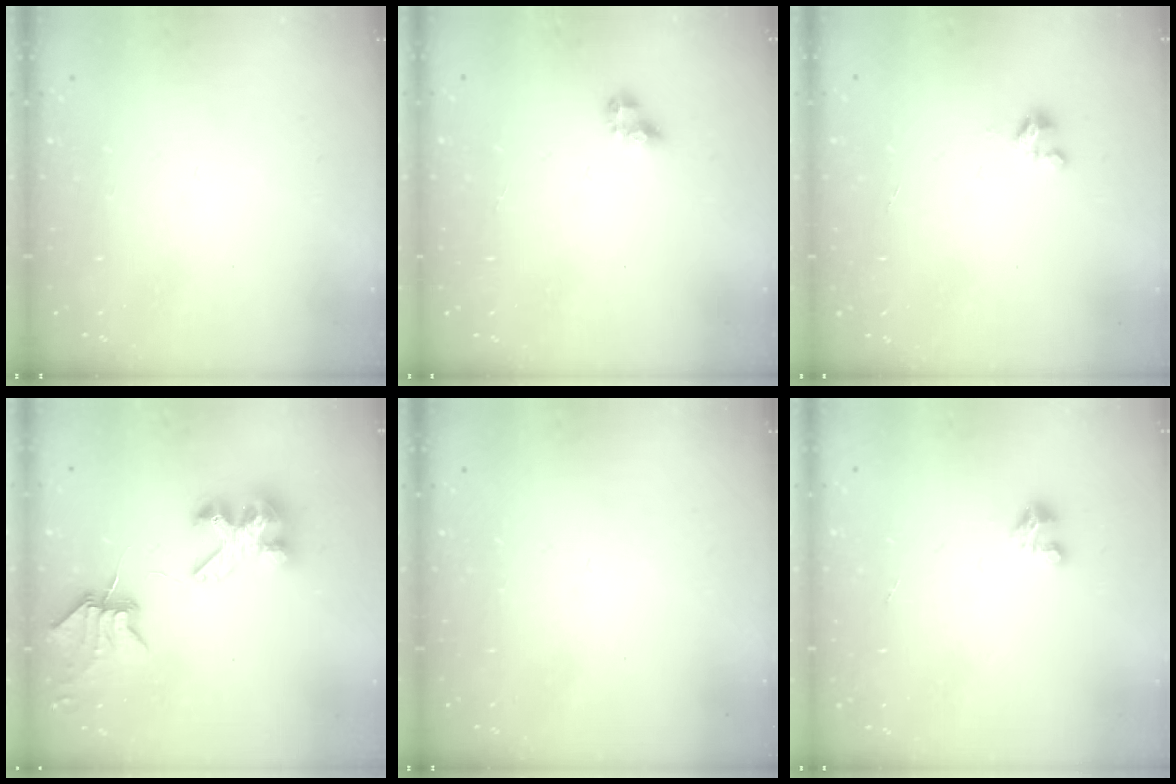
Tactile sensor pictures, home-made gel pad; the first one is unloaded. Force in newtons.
{"total": 5.0, "press": 5.0, "slide": 0.5}
{"total": 2.4, "press": 2.4, "slide": 0.3}
{"total": 6.9, "press": 6.8, "slide": 1.1}
{"total": 0.0}
{"total": 4.0, "press": 4.0, "slide": 0.3}